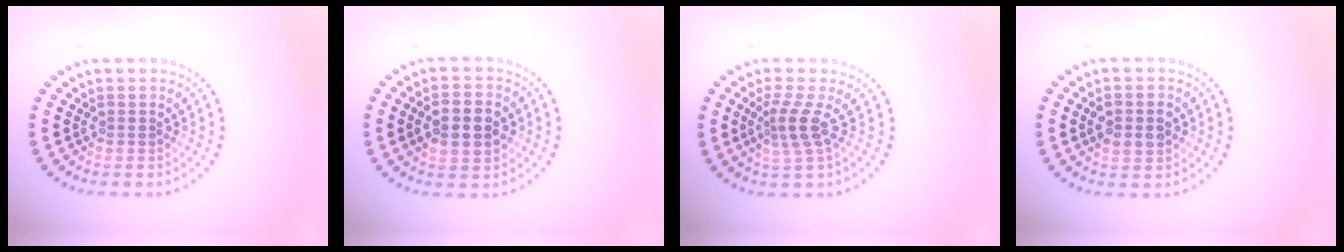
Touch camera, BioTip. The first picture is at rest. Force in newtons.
{"total": 4.5, "press": 4.5, "slide": 0.1}
{"total": 2.6, "press": 1.8, "slide": 1.9}
{"total": 3.0, "press": 3.0, "slide": 0.1}